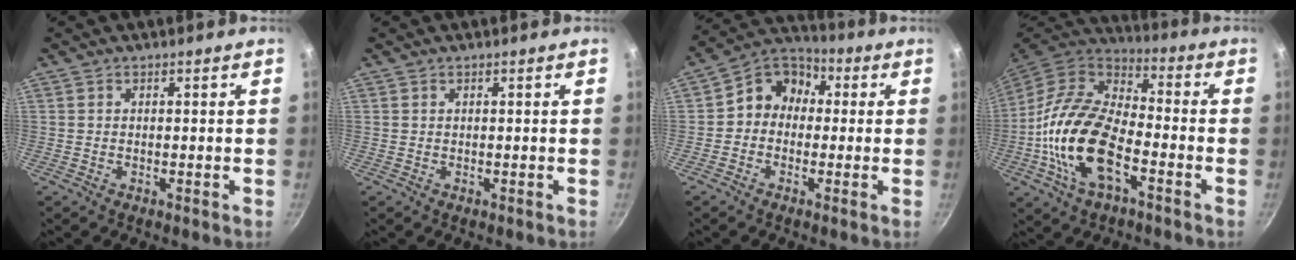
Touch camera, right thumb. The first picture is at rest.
{"total": 0.0}
{"total": 8.9, "force": [0.2, 7.6, 4.7], "torque": [-0.040, 0.032, -0.026]}
{"total": 19.5, "force": [-5.5, 10.2, 15.6], "torque": [-0.283, 0.030, -0.118]}